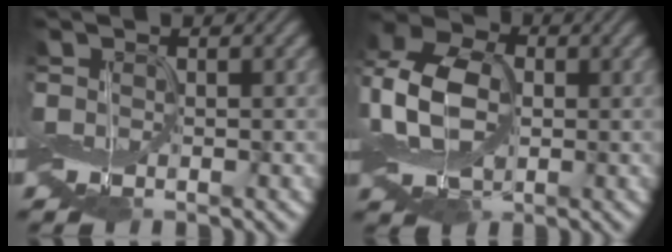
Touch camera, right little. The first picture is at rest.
{"total": 8.8, "force": [-0.6, 6.1, 6.3], "torque": [-0.159, 0.010, -0.023]}